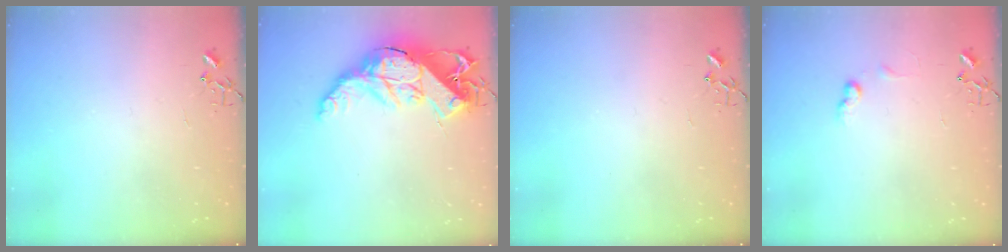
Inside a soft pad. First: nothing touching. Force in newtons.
{"total": 19.6, "press": 19.6, "slide": 1.2}
{"total": 0.0}
{"total": 6.0, "press": 6.0, "slide": 0.8}